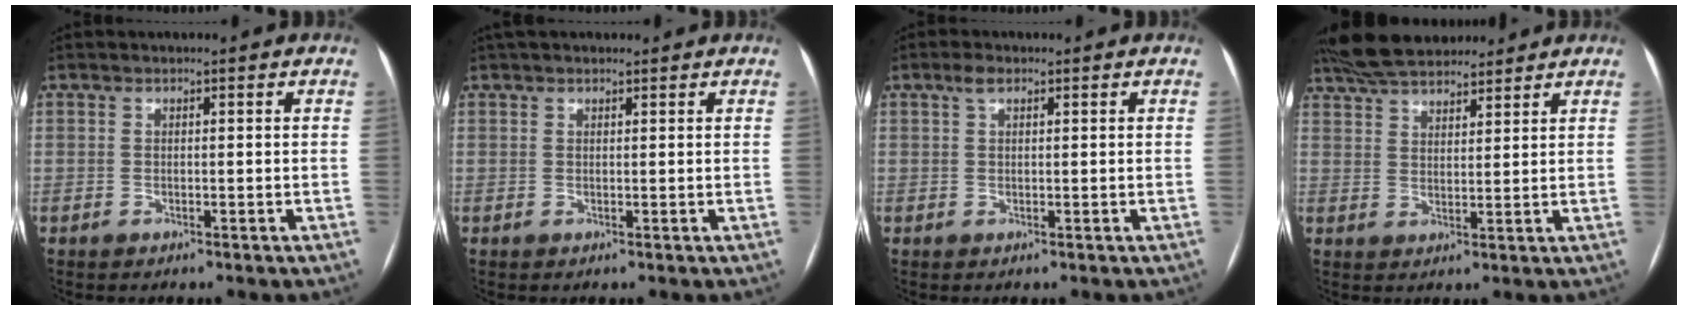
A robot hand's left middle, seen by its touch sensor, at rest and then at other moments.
{"total": 3.8, "force": [3.3, 1.2, 1.6], "torque": [-0.020, 0.040, 0.050]}
{"total": 1.8, "force": [1.1, 0.7, 1.2], "torque": [-0.027, 0.012, 0.021]}
{"total": 12.2, "force": [10.7, 3.5, 4.6], "torque": [-0.082, 0.038, 0.181]}